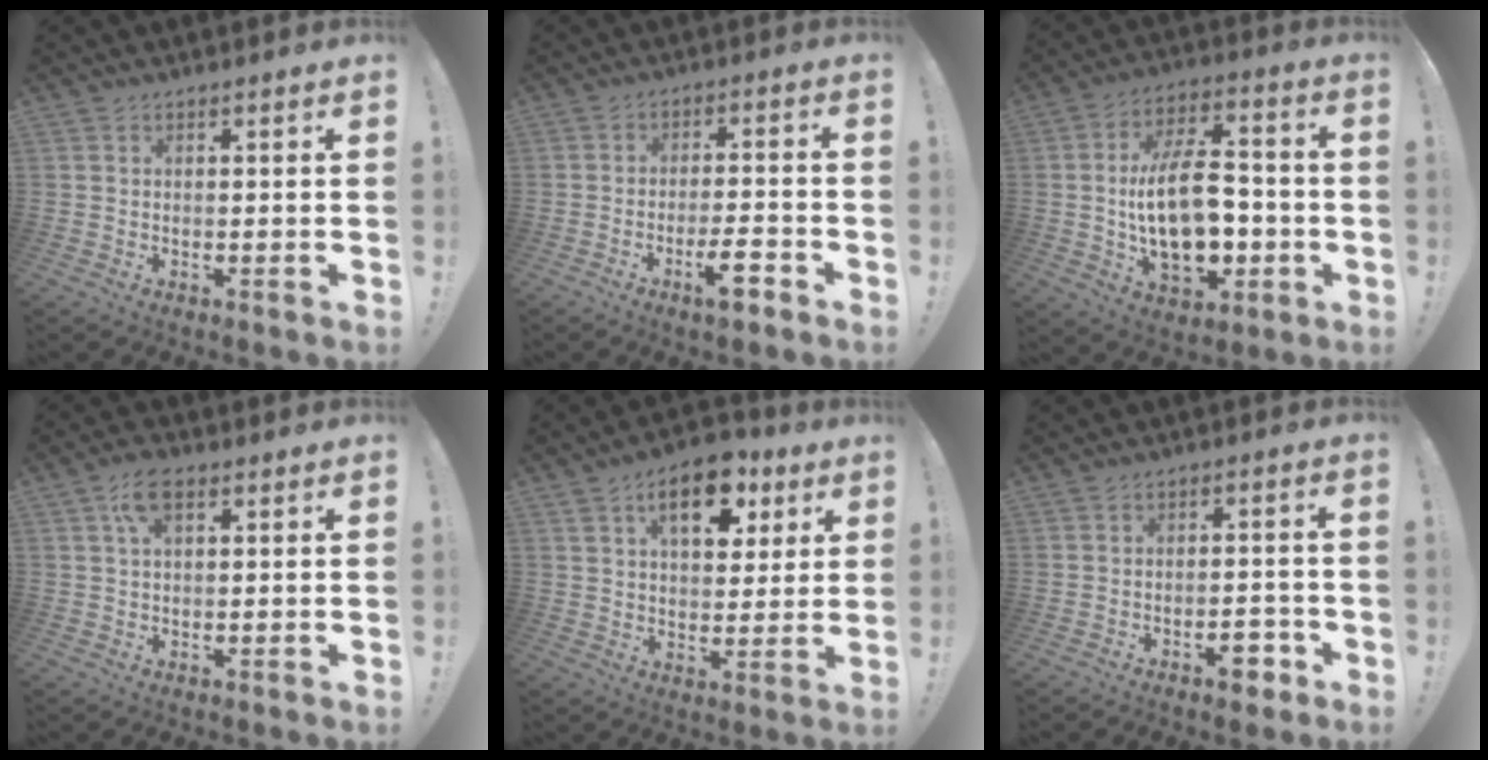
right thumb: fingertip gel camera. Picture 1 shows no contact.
{"total": 7.8, "force": [-4.7, 1.5, 6.1], "torque": [-0.094, 0.019, -0.081]}
{"total": 20.3, "force": [-2.9, 11.8, 16.3], "torque": [-0.288, 0.012, -0.049]}
{"total": 5.9, "force": [2.4, 3.0, 4.4], "torque": [-0.079, 0.002, 0.043]}
{"total": 14.3, "force": [6.9, 8.0, 9.6], "torque": [-0.139, -0.018, 0.119]}
{"total": 5.6, "force": [-3.5, 2.4, 3.6], "torque": [-0.033, 0.015, -0.060]}